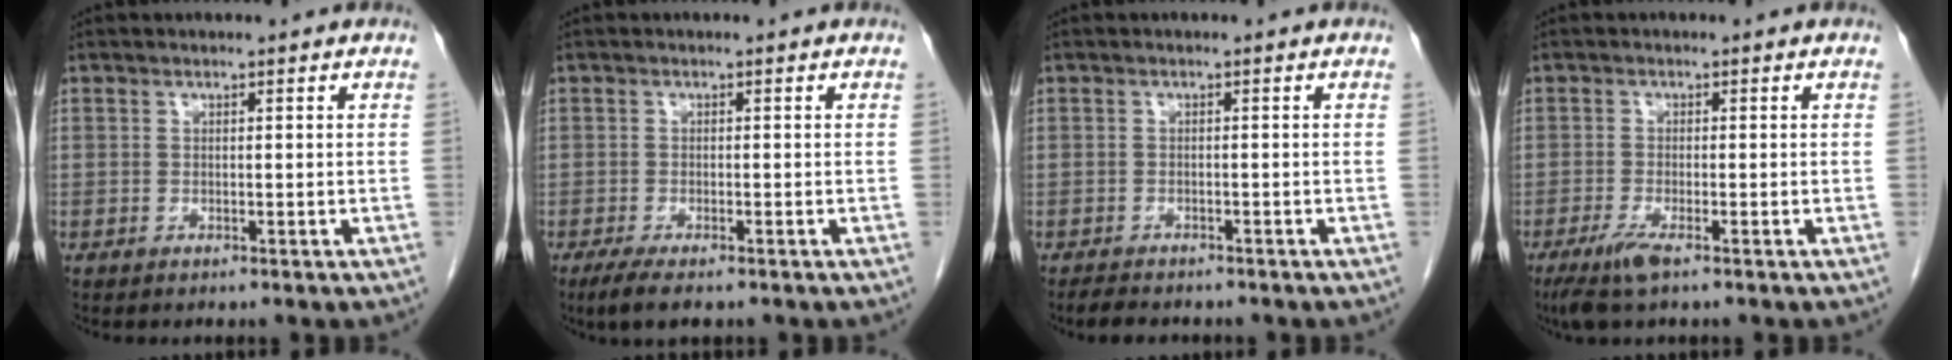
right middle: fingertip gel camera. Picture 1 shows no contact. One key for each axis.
{"total": 4.4, "fx": -3.1, "fy": 1.1, "fz": 2.9, "tx": -0.052, "ty": -0.010, "tz": -0.047}
{"total": 4.1, "fx": -3.6, "fy": 1.2, "fz": 1.6, "tx": -0.034, "ty": -0.010, "tz": -0.051}
{"total": 3.9, "fx": -2.5, "fy": 0.4, "fz": 3.0, "tx": -0.066, "ty": -0.012, "tz": -0.048}